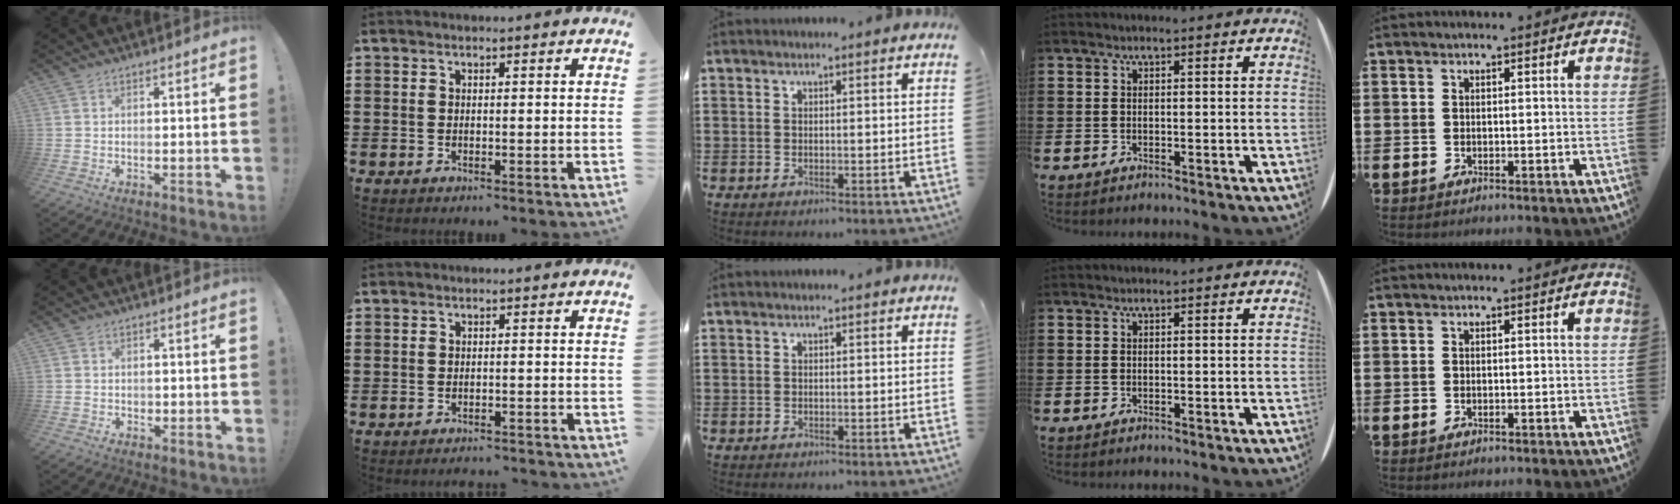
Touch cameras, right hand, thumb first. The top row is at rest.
{"thumb": {"total": 0.7, "force": [0.1, 0.7, 0.0], "torque": [-0.002, 0.002, 0.002]}, "index": {"total": 1.3, "force": [-1.3, 0.1, -0.2], "torque": [-0.001, 0.003, -0.029]}}